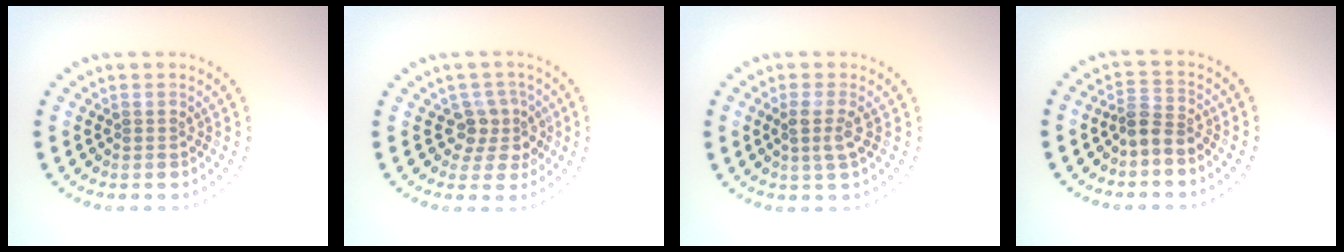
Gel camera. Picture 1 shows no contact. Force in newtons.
{"total": 2.8, "press": 2.2, "slide": 1.7}
{"total": 2.0, "press": 1.6, "slide": 1.2}
{"total": 2.4, "press": 1.9, "slide": 1.5}